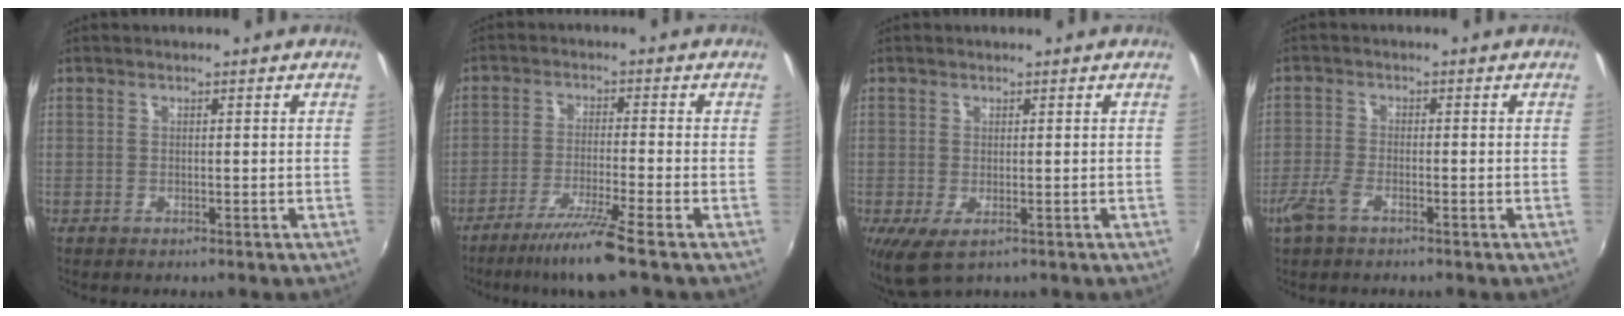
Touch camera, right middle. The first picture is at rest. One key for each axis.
{"total": 8.0, "fx": -5.9, "fy": -1.0, "fz": 5.3, "tx": -0.120, "ty": -0.013, "tz": -0.107}
{"total": 3.0, "fx": -0.8, "fy": 1.1, "fz": 2.6, "tx": -0.045, "ty": -0.013, "tz": -0.008}
{"total": 4.4, "fx": -2.7, "fy": 1.7, "fz": 3.0, "tx": -0.076, "ty": -0.007, "tz": -0.055}